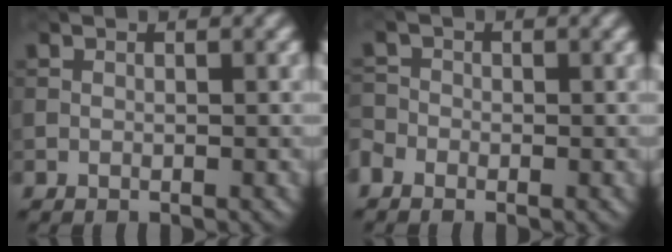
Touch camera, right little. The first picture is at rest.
{"total": 1.9, "force": [-1.5, 1.1, -0.1], "torque": [0.005, 0.005, -0.036]}